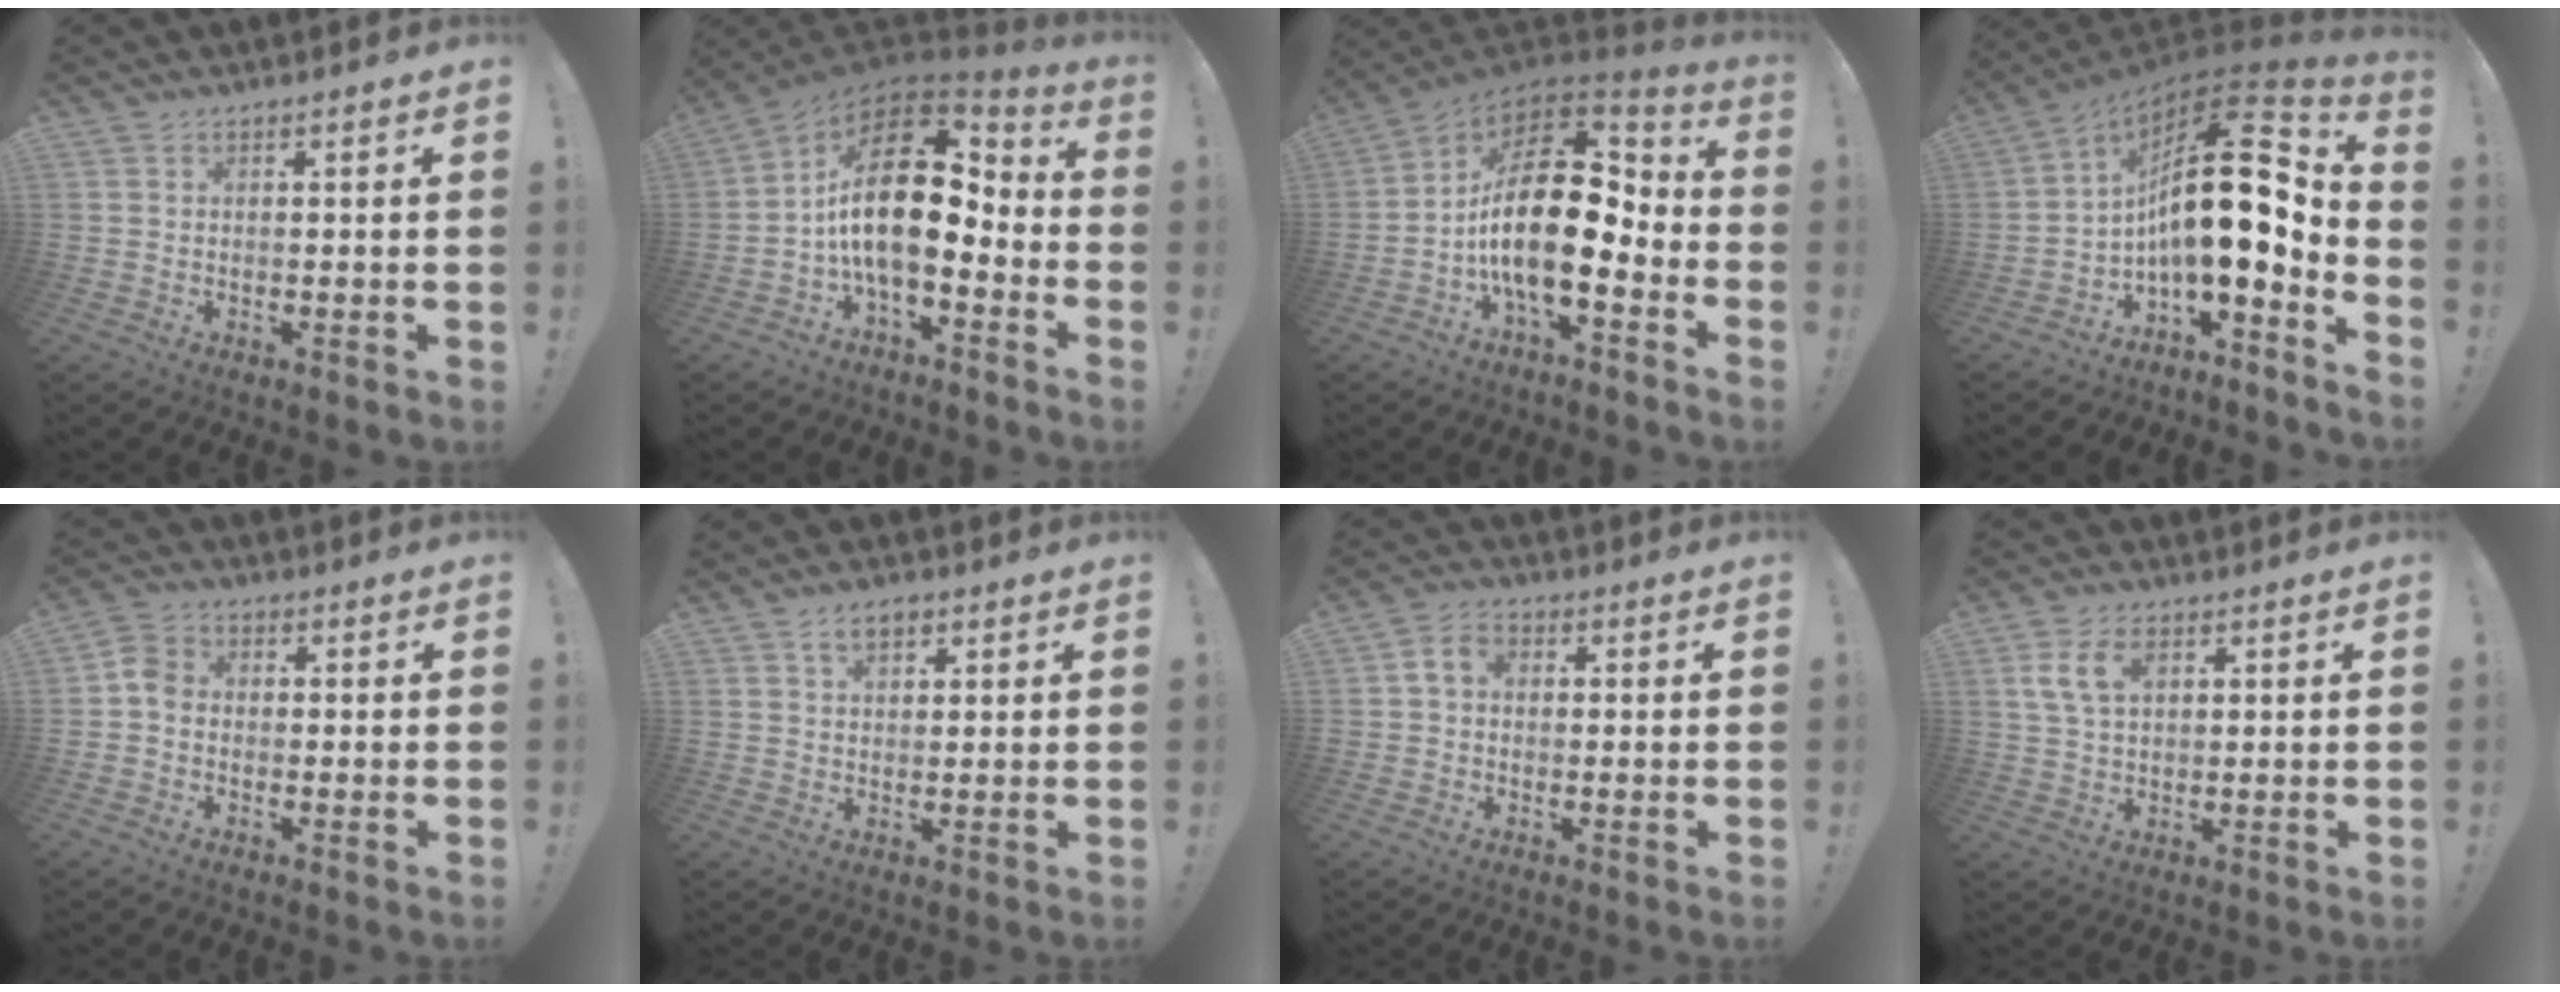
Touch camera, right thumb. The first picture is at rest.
{"total": 21.3, "force": [2.1, 10.1, 18.6], "torque": [-0.338, -0.004, 0.040]}
{"total": 23.3, "force": [-0.9, 11.0, 20.5], "torque": [-0.381, 0.011, -0.009]}
{"total": 21.7, "force": [3.5, 8.0, 19.8], "torque": [-0.337, -0.033, 0.054]}
{"total": 5.0, "force": [-1.1, 3.9, 3.0], "torque": [-0.055, 0.022, -0.016]}
{"total": 4.5, "force": [2.4, 2.6, 2.8], "torque": [-0.045, -0.001, 0.042]}
{"total": 4.7, "force": [0.4, 3.5, 3.1], "torque": [-0.053, 0.012, 0.011]}
{"total": 7.6, "force": [2.6, 4.6, 5.4], "torque": [-0.098, 0.003, 0.050]}